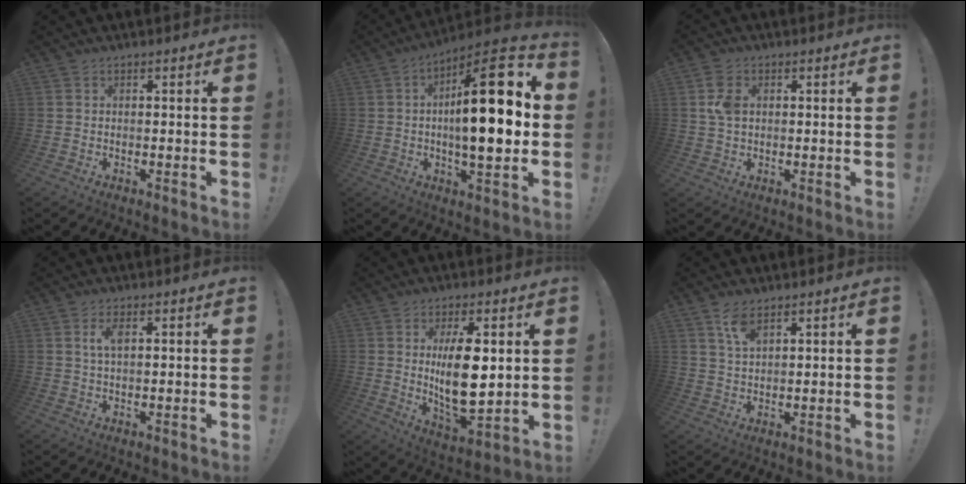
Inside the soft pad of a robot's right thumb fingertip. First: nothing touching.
{"total": 22.2, "force": [0.9, 6.5, 21.2], "torque": [-0.330, -0.009, 0.000]}
{"total": 5.6, "force": [1.2, 3.8, 3.9], "torque": [-0.074, 0.004, 0.023]}
{"total": 3.3, "force": [1.0, 1.2, 2.9], "torque": [-0.055, 0.002, 0.016]}
{"total": 14.9, "force": [2.5, 6.4, 13.3], "torque": [-0.231, -0.023, 0.037]}
{"total": 5.4, "force": [3.4, 2.1, 3.6], "torque": [-0.055, -0.018, 0.058]}